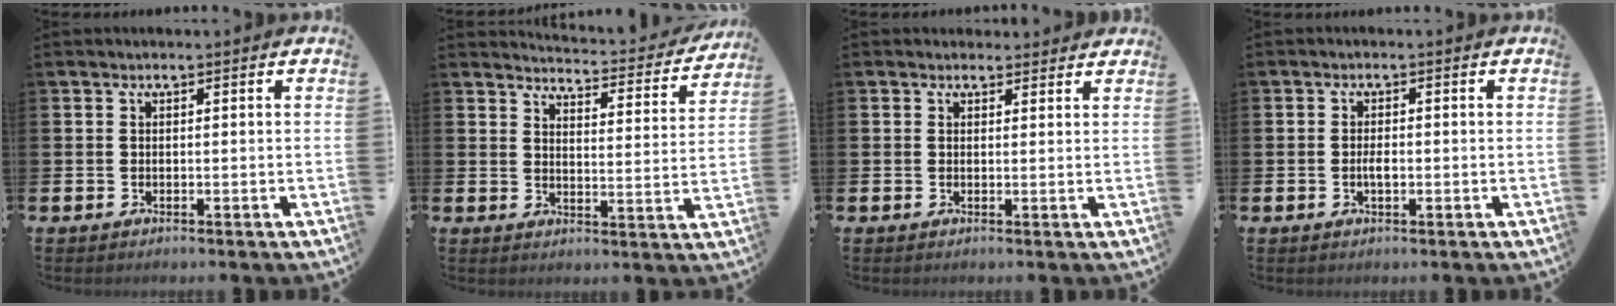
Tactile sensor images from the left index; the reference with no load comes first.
{"total": 3.9, "force": [3.9, 0.3, 0.6], "torque": [-0.012, -0.040, 0.058]}
{"total": 1.6, "force": [1.4, 0.6, -0.1], "torque": [0.018, -0.005, 0.022]}
{"total": 1.7, "force": [-0.2, 0.7, 1.5], "torque": [-0.020, 0.000, -0.007]}